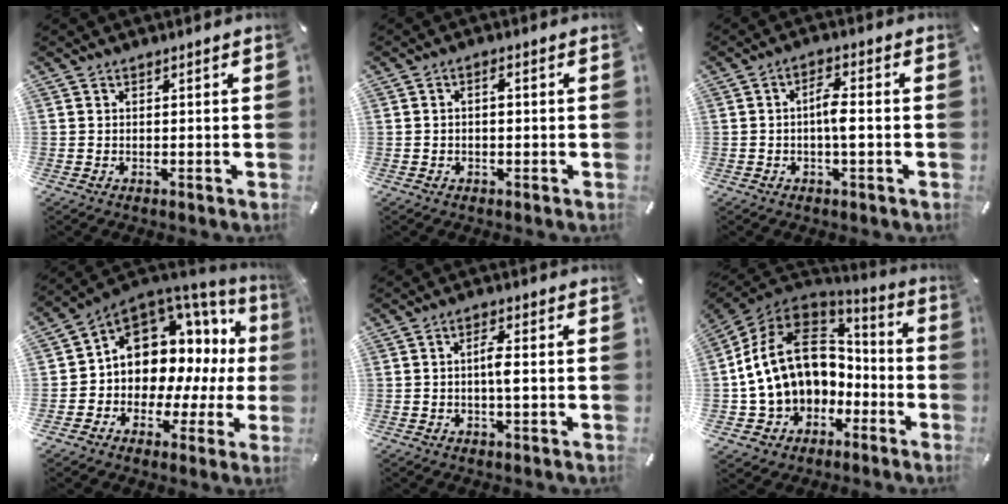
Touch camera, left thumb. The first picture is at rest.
{"total": 1.7, "force": [-0.2, 0.9, 1.4], "torque": [-0.027, 0.005, -0.006]}
{"total": 5.1, "force": [-0.7, 1.6, 4.8], "torque": [-0.086, 0.010, -0.014]}
{"total": 11.0, "force": [3.3, 9.2, 5.1], "torque": [-0.083, -0.046, 0.065]}
{"total": 4.0, "force": [-0.4, 1.0, 3.9], "torque": [-0.073, 0.003, -0.009]}
{"total": 18.1, "force": [1.3, 14.7, 10.6], "torque": [-0.216, 0.001, 0.030]}